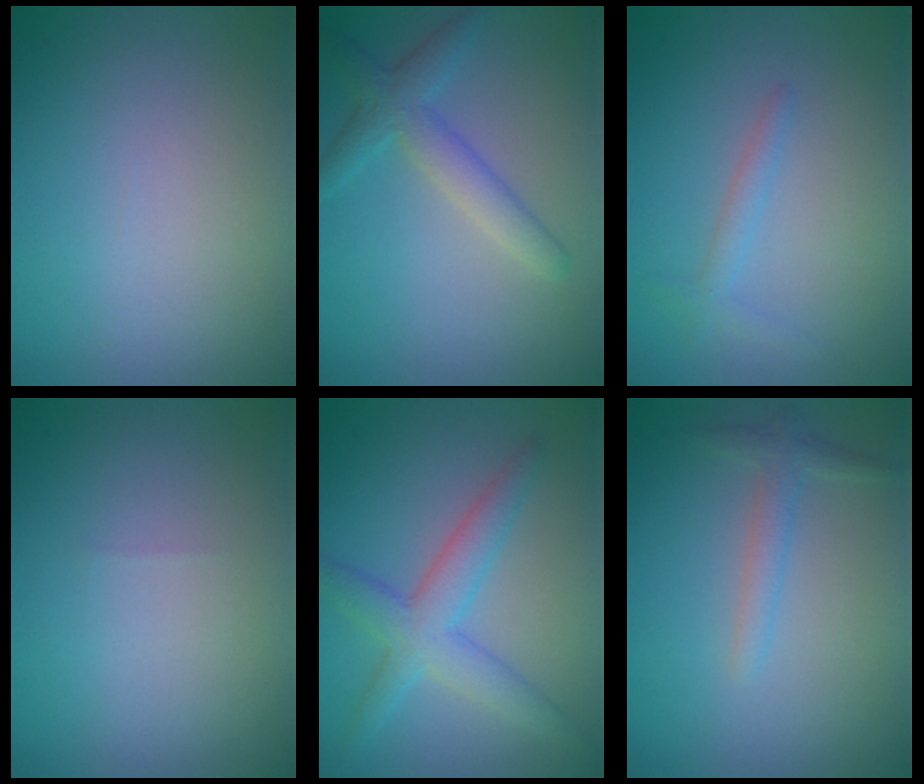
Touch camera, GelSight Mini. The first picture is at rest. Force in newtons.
{"total": 3.1, "press": 3.1, "slide": 0.2}
{"total": 1.4, "press": 1.4, "slide": 0.1}
{"total": 0.0}
{"total": 4.3, "press": 4.3, "slide": 0.1}
{"total": 1.7, "press": 1.7, "slide": 0.1}